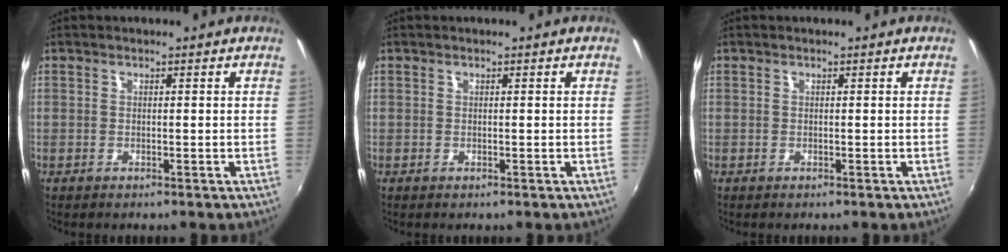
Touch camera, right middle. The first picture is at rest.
{"total": 0.0}
{"total": 0.0}